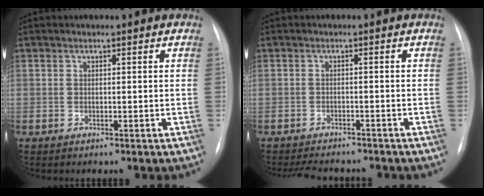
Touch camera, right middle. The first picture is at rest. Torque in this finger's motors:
{"motor_torque": [0.02, -0.02, 0.01, 0.01]}